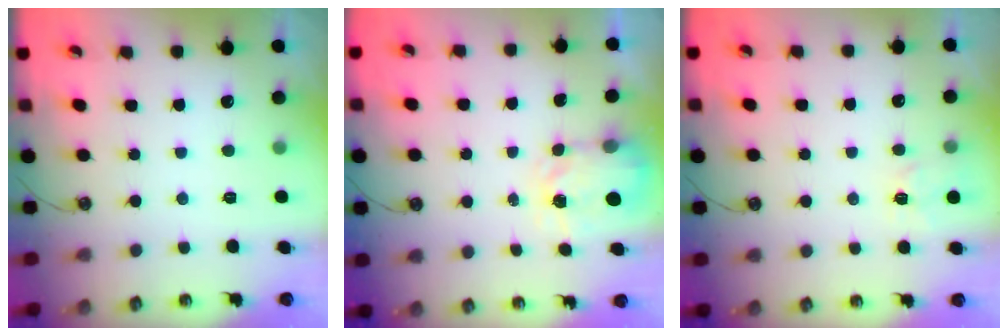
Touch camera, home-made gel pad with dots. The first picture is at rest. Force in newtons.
{"total": 4.1, "press": 4.1, "slide": 0.5}
{"total": 4.7, "press": 4.6, "slide": 0.6}